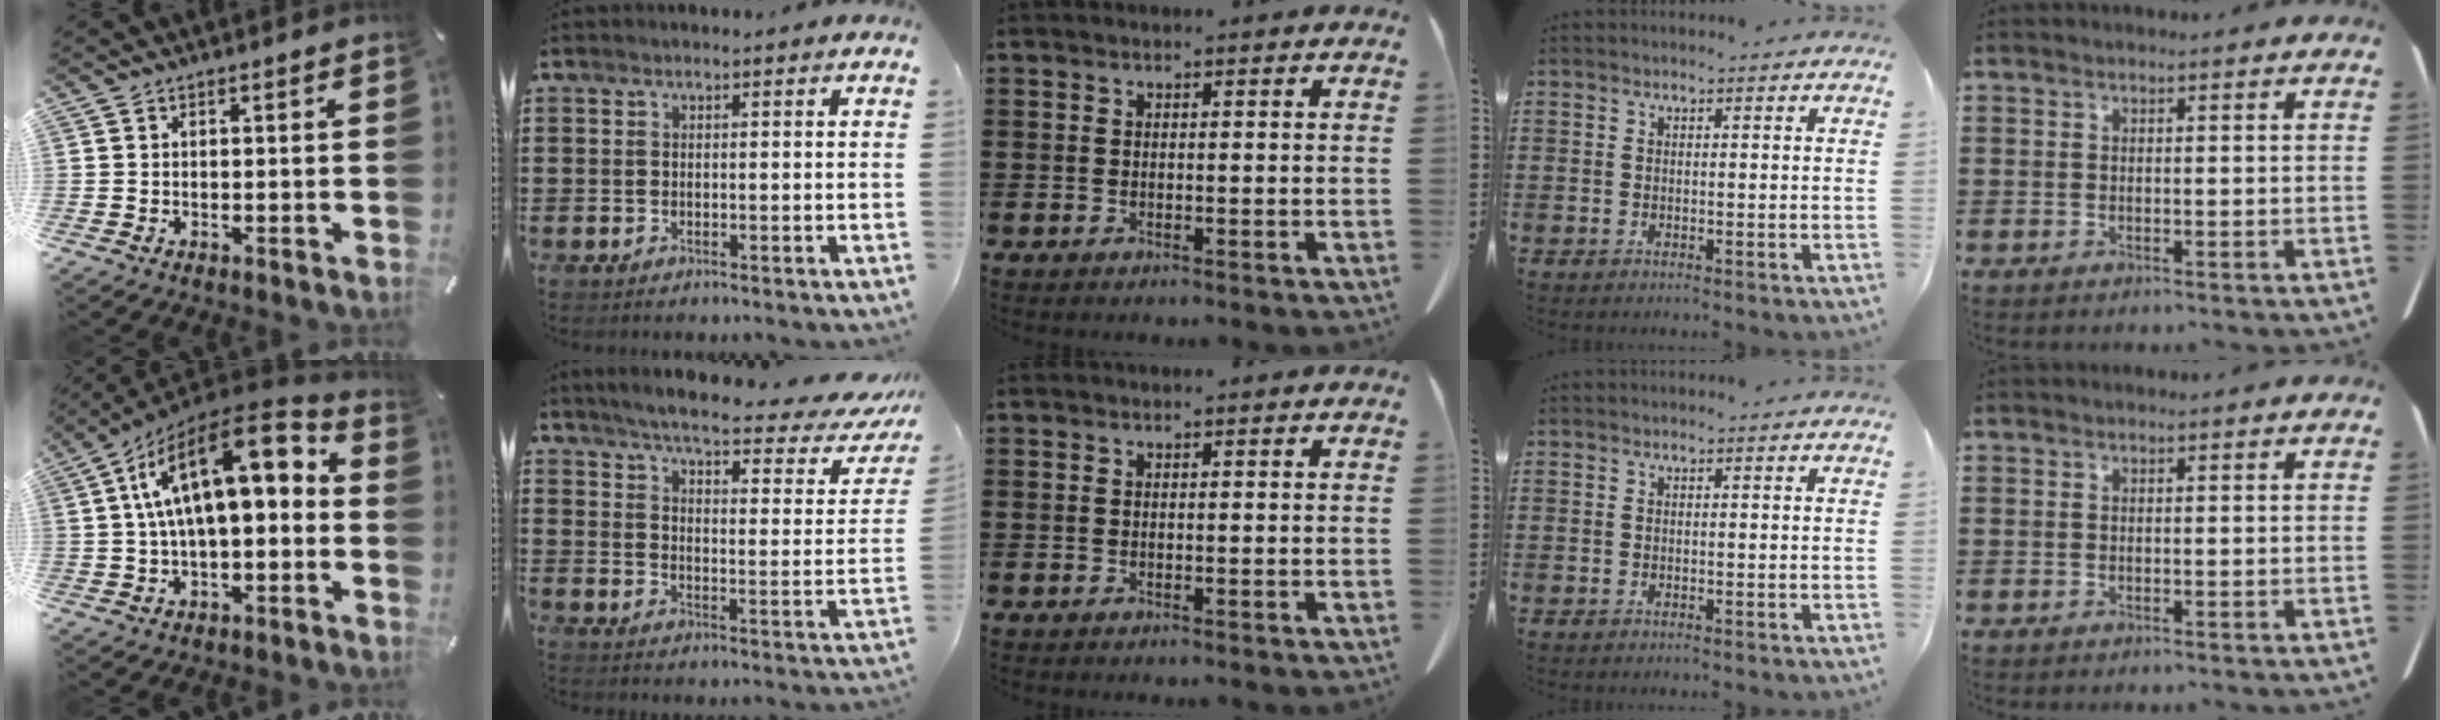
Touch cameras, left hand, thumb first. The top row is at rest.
{"thumb": {"total": 18.7, "force": [4.7, 8.4, 16.0], "torque": [-0.280, -0.026, 0.070]}, "index": {"total": 5.6, "force": [4.7, 0.1, 3.0], "torque": [-0.072, -0.033, 0.073]}}